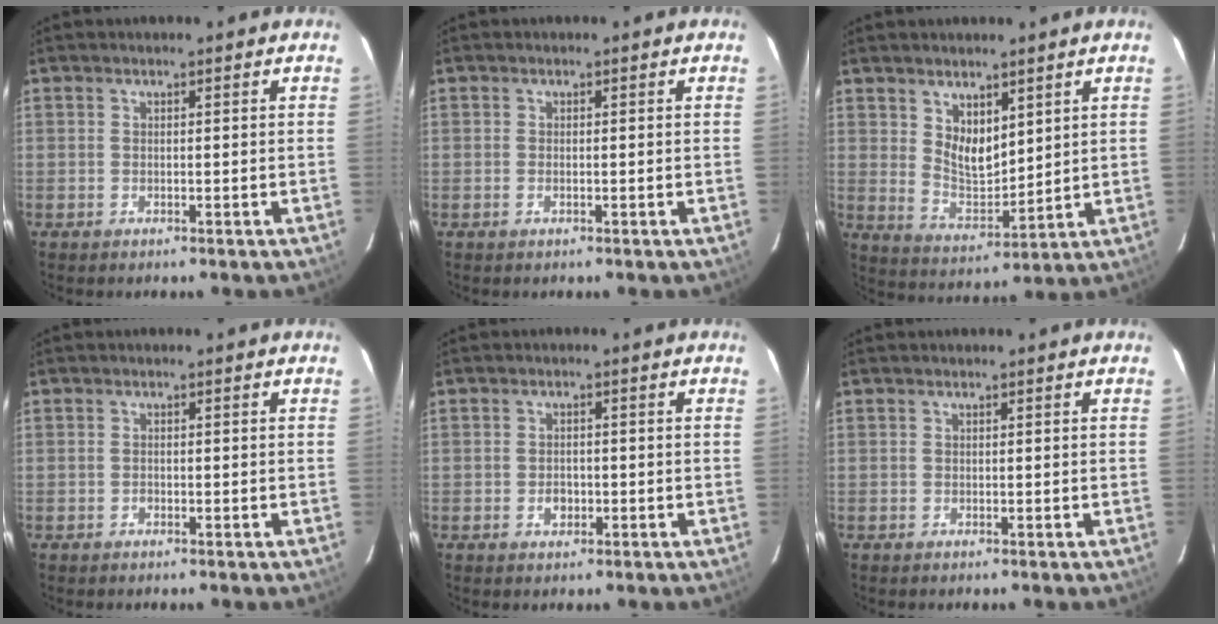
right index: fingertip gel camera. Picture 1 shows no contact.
{"total": 0.6, "force": [-0.3, 0.2, 0.5], "torque": [-0.011, 0.000, -0.005]}
{"total": 7.5, "force": [4.1, 4.2, 4.6], "torque": [-0.074, -0.003, 0.085]}
{"total": 0.6, "force": [-0.4, 0.4, 0.1], "torque": [-0.001, 0.002, -0.007]}
{"total": 3.2, "force": [-1.0, 2.1, 2.2], "torque": [-0.040, 0.000, -0.014]}
{"total": 0.0}